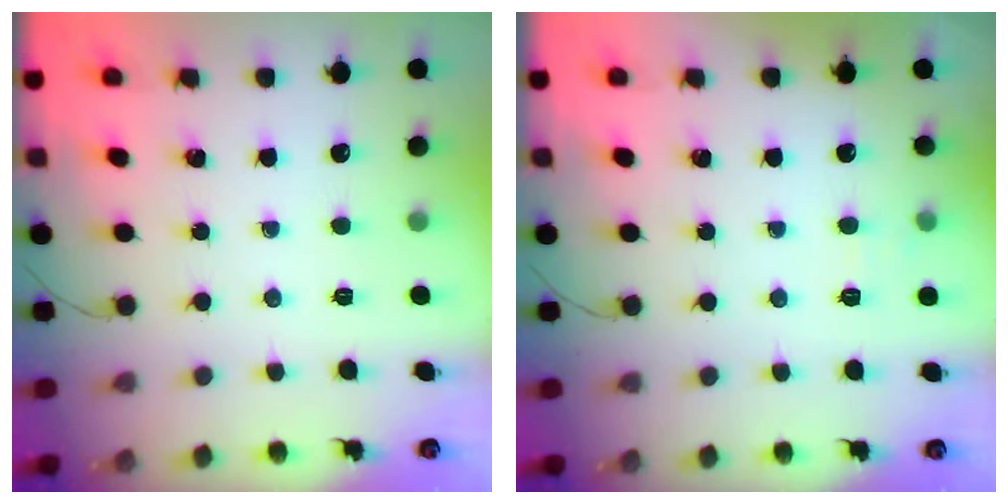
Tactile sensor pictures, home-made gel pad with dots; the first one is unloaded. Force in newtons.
{"total": 5.5, "press": 5.3, "slide": 1.5}